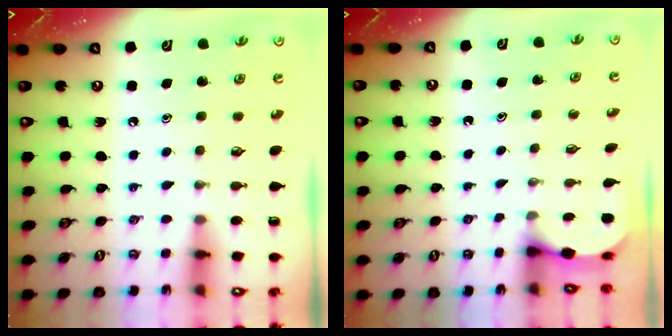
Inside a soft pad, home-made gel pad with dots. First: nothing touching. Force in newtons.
{"total": 2.6, "press": 2.6, "slide": 0.2}